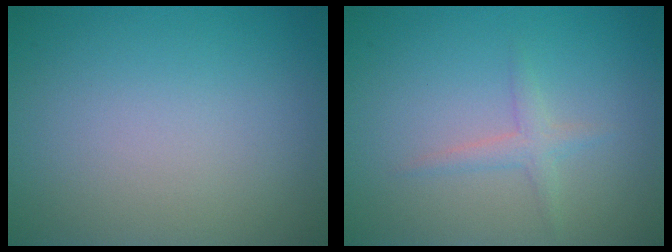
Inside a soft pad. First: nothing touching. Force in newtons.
{"total": 1.5, "press": 1.5, "slide": 0.1}